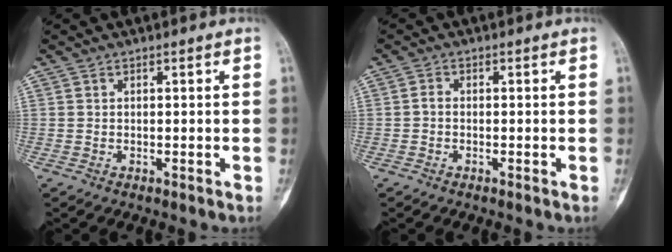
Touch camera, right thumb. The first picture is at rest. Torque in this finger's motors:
{"motor_torque": [0.08, 0.08, 0.60, -0.21, 0.27]}